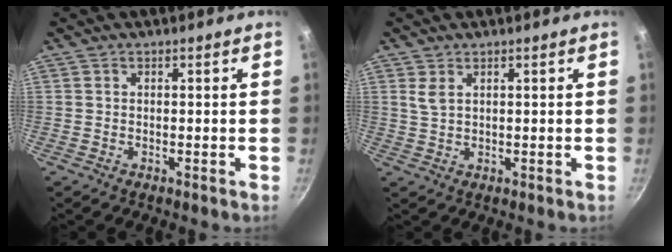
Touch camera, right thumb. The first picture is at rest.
{"total": 2.3, "force": [1.1, 1.1, 1.6], "torque": [-0.030, -0.006, 0.023]}